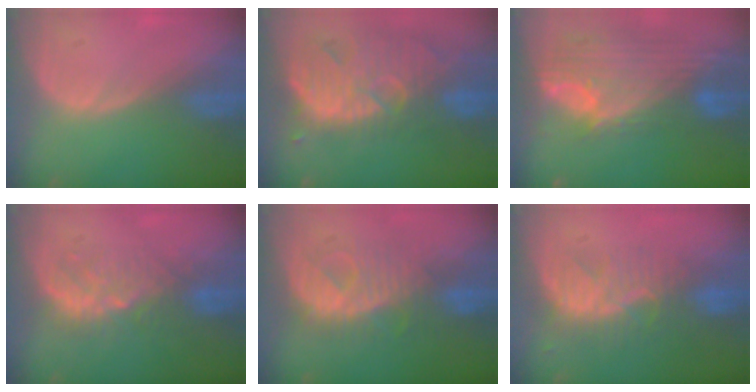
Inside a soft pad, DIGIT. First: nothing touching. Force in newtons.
{"total": 12.8, "press": 11.2, "slide": 6.2}
{"total": 12.0, "press": 10.1, "slide": 6.4}
{"total": 6.3, "press": 6.1, "slide": 1.8}
{"total": 8.2, "press": 8.0, "slide": 1.5}
{"total": 8.5, "press": 7.7, "slide": 3.5}